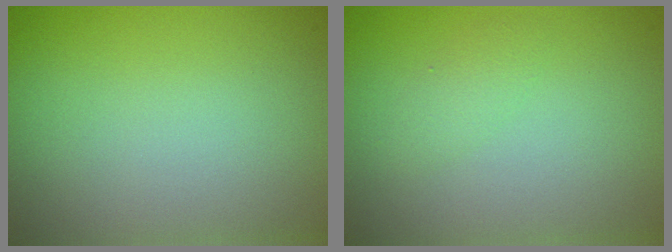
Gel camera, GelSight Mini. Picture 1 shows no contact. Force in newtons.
{"total": 1.1, "press": 1.1, "slide": 0.0}